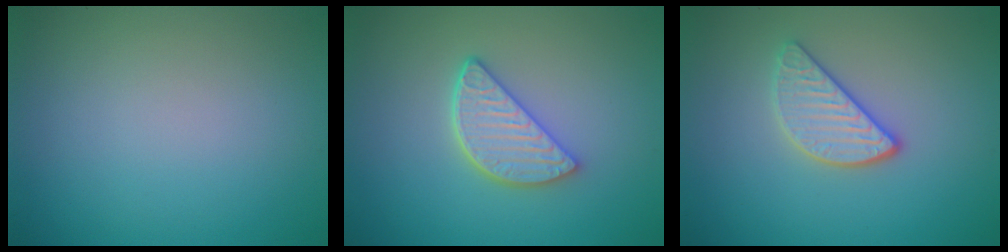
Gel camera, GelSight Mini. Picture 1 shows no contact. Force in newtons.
{"total": 3.8, "press": 3.2, "slide": 2.1}
{"total": 2.9, "press": 2.7, "slide": 1.2}